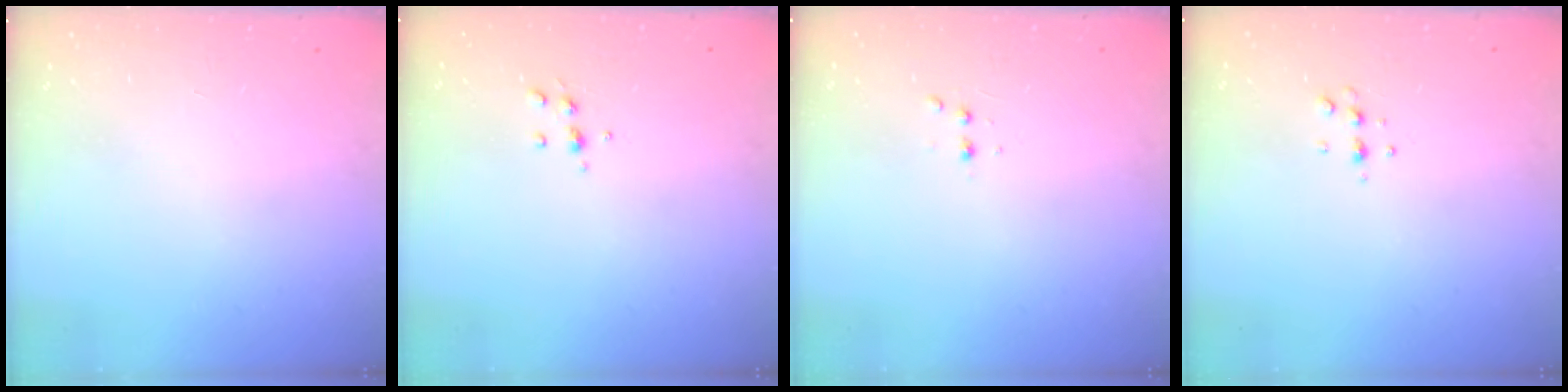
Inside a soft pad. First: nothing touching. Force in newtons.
{"total": 5.4, "press": 5.4, "slide": 0.5}
{"total": 2.9, "press": 2.7, "slide": 1.0}
{"total": 4.7, "press": 4.6, "slide": 0.6}